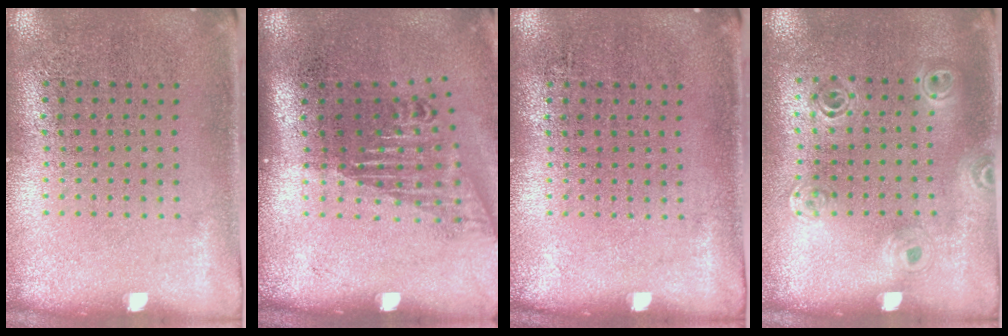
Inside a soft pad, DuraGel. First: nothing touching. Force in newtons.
{"total": 1.7, "press": 1.3, "slide": 1.2}
{"total": 0.0}
{"total": 1.1, "press": 1.1, "slide": 0.2}